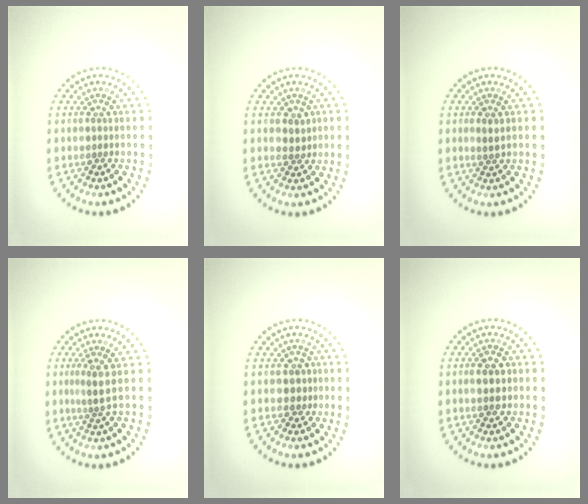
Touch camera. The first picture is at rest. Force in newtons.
{"total": 1.5, "press": 1.4, "slide": 0.7}
{"total": 1.0, "press": 1.0, "slide": 0.3}
{"total": 1.8, "press": 1.1, "slide": 1.4}
{"total": 1.6, "press": 1.3, "slide": 0.9}
{"total": 2.0, "press": 2.0, "slide": 0.1}